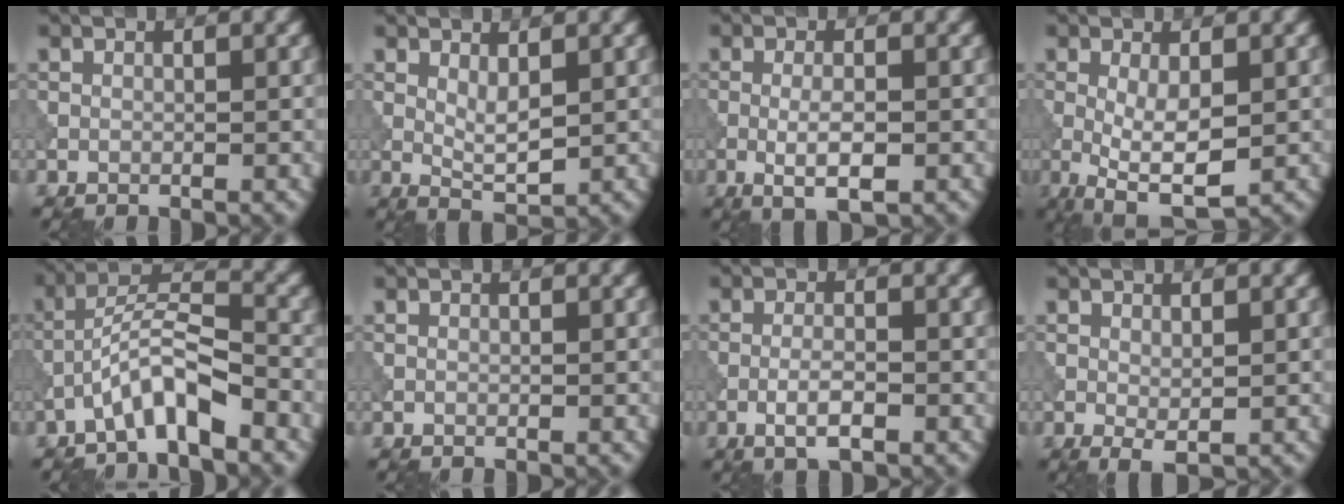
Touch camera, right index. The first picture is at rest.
{"total": 2.3, "force": [0.7, 0.7, 2.1], "torque": [-0.042, -0.006, 0.018]}
{"total": 3.3, "force": [-0.8, 0.8, 3.1], "torque": [-0.058, -0.004, -0.015]}
{"total": 4.8, "force": [-0.6, 1.5, 4.5], "torque": [-0.086, -0.013, -0.006]}
{"total": 5.3, "force": [-3.4, 1.2, 3.8], "torque": [-0.070, 0.018, -0.068]}
{"total": 0.0}
{"total": 2.6, "force": [-1.1, 0.6, 2.3], "torque": [-0.044, 0.003, -0.026]}
{"total": 1.2, "force": [0.0, 0.4, 1.2], "torque": [-0.021, -0.005, 0.003]}